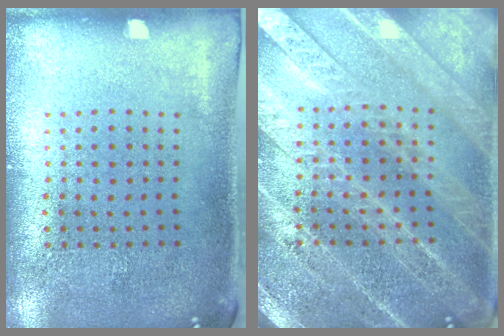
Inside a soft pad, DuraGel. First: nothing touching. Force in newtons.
{"total": 3.6, "press": 3.6, "slide": 0.4}